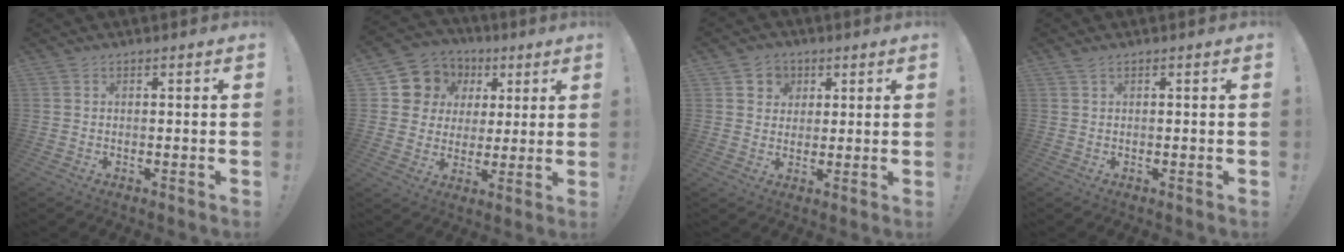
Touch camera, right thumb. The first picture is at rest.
{"total": 9.8, "force": [2.9, 9.2, 1.8], "torque": [-0.031, -0.016, 0.065]}
{"total": 5.7, "force": [2.0, 5.2, 0.9], "torque": [-0.009, -0.012, 0.039]}
{"total": 1.1, "force": [0.9, 0.3, 0.5], "torque": [-0.006, -0.001, 0.015]}